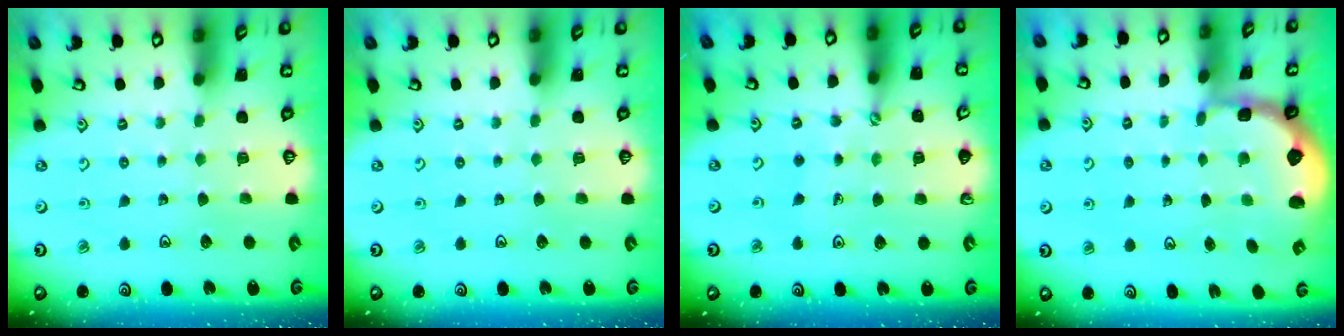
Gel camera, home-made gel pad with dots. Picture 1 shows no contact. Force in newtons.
{"total": 0.0}
{"total": 2.2, "press": 1.4, "slide": 1.6}
{"total": 2.5, "press": 1.8, "slide": 1.8}